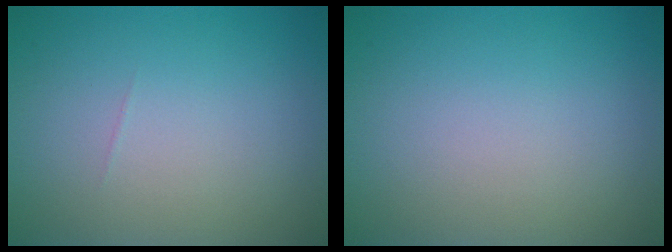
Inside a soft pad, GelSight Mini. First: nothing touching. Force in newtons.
{"total": 0.0}